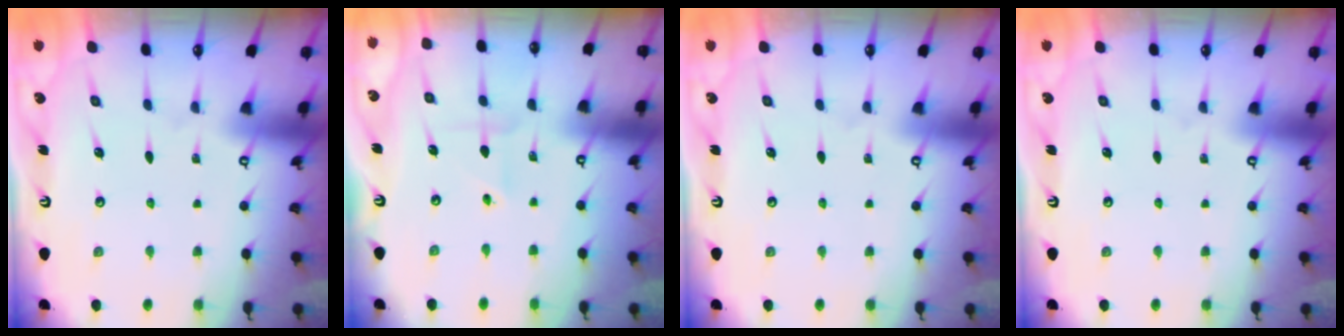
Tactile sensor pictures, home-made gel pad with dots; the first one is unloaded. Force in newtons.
{"total": 2.0, "press": 2.0, "slide": 0.5}
{"total": 0.0}
{"total": 0.0}